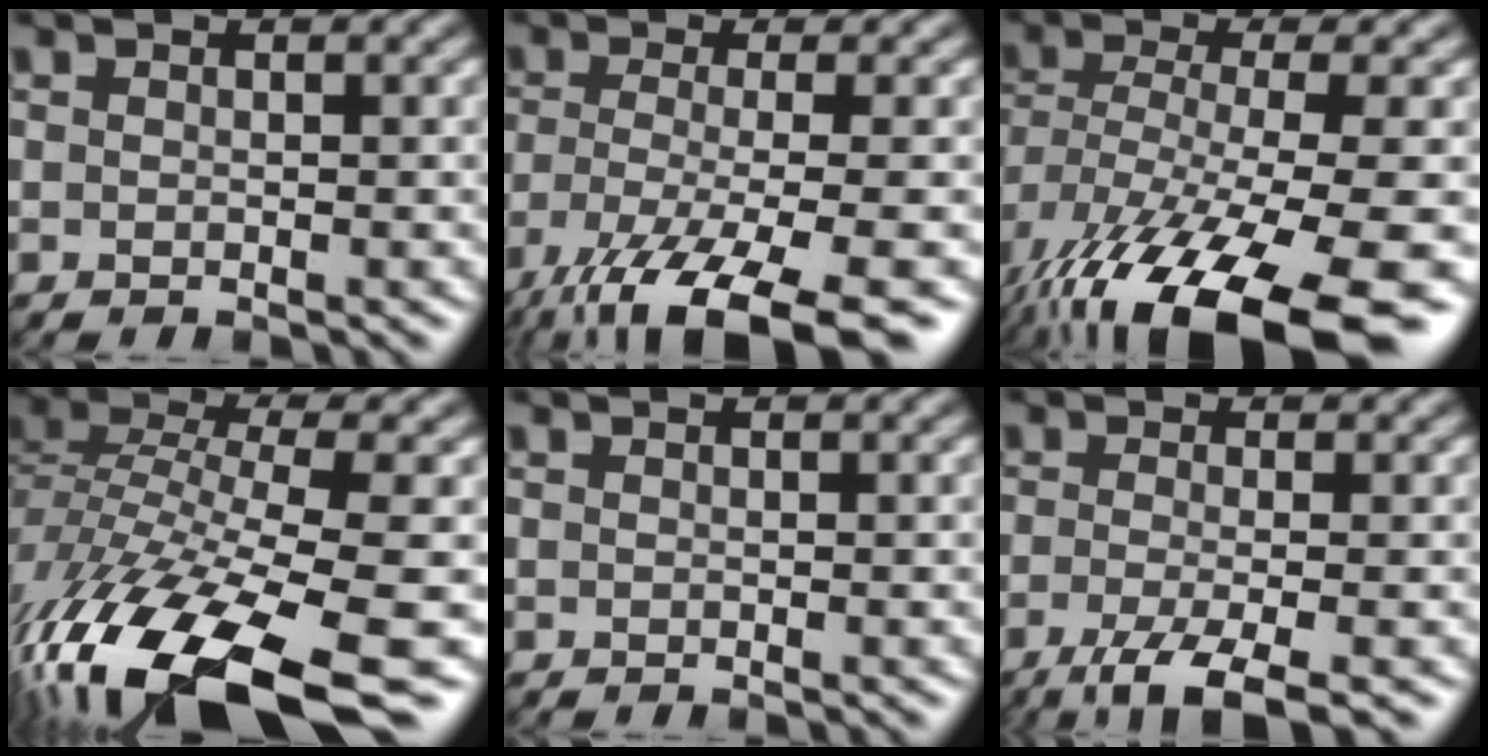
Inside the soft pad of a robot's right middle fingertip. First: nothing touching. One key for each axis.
{"total": 10.7, "fx": -6.6, "fy": 2.7, "fz": 7.9, "tx": -0.142, "ty": -0.017, "tz": -0.120}
{"total": 15.5, "fx": -8.8, "fy": 5.0, "fz": 11.7, "tx": -0.243, "ty": -0.047, "tz": -0.129}
{"total": 16.1, "fx": -9.6, "fy": 4.8, "fz": 12.0, "tx": -0.264, "ty": -0.013, "tz": -0.161}
{"total": 0.0}
{"total": 4.9, "fx": -2.6, "fy": 1.2, "fz": 4.0, "tx": -0.069, "ty": -0.008, "tz": -0.056}